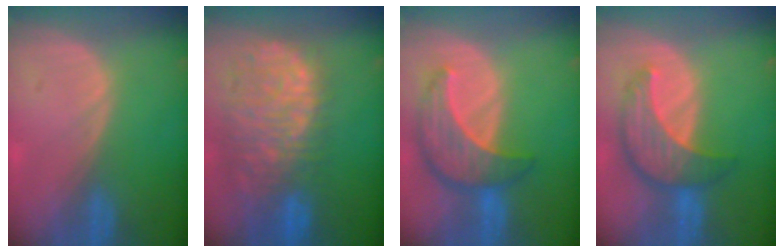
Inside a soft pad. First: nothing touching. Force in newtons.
{"total": 13.1, "press": 10.8, "slide": 7.3}
{"total": 8.6, "press": 7.8, "slide": 3.7}
{"total": 8.1, "press": 7.5, "slide": 3.1}